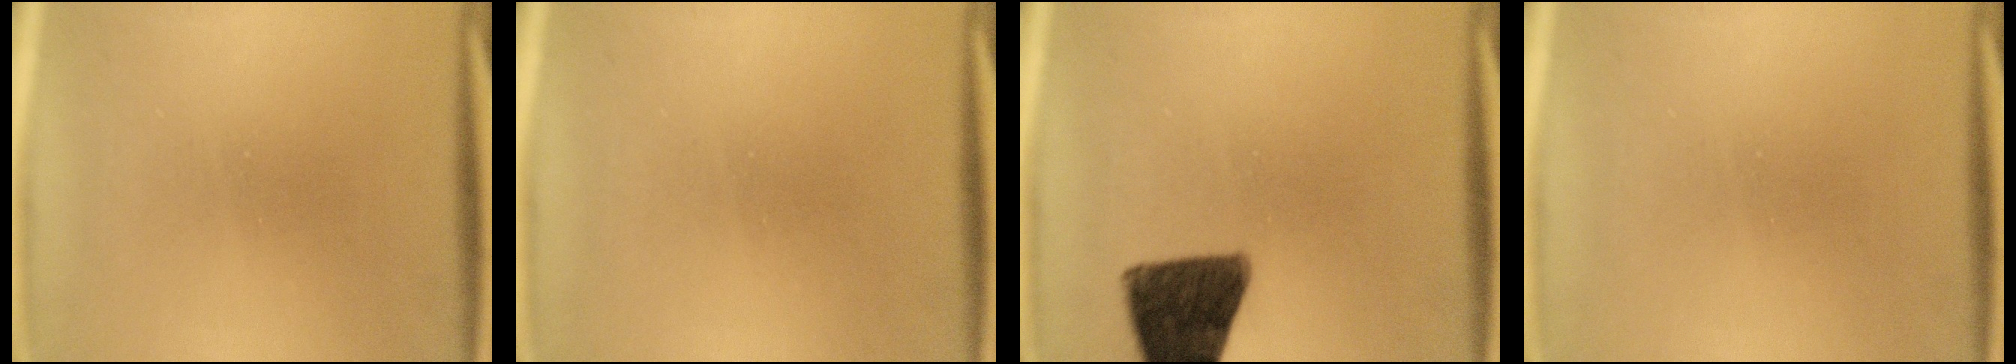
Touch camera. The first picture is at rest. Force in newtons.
{"total": 1.6}
{"total": 13.2}
{"total": 0.0}